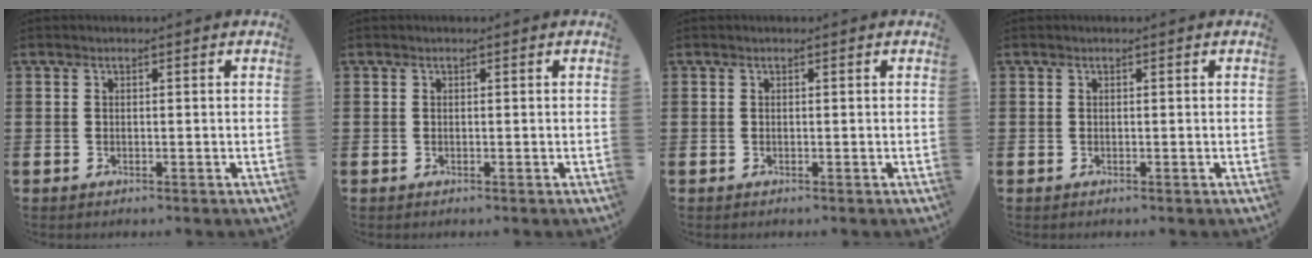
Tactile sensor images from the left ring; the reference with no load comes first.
{"total": 0.0}
{"total": 0.0}
{"total": 0.0}